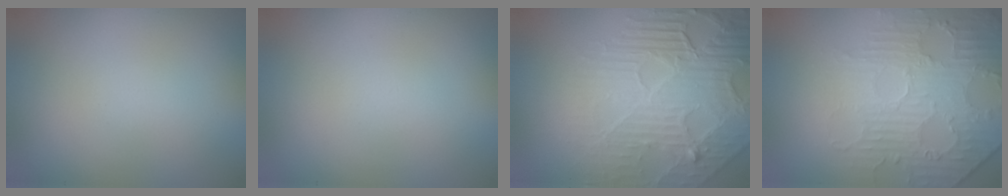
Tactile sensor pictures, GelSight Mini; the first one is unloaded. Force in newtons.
{"total": 0.0}
{"total": 8.2, "press": 6.0, "slide": 5.6}
{"total": 4.4, "press": 4.3, "slide": 1.2}